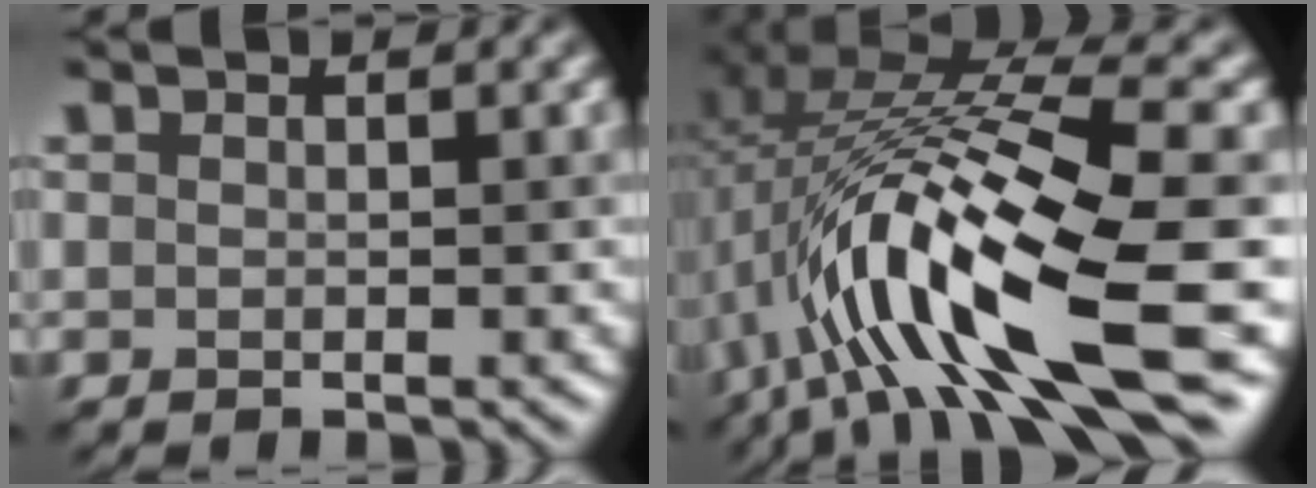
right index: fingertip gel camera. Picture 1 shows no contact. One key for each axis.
{"total": 15.1, "fx": -3.4, "fy": 4.1, "fz": 14.1, "tx": -0.262, "ty": 0.007, "tz": -0.049}